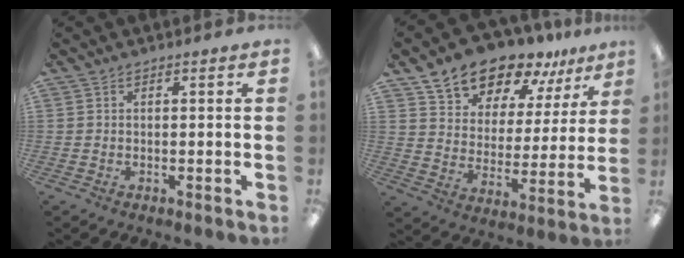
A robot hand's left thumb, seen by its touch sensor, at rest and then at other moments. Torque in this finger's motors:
{"motor_torque": [0.25, 0.31, 1.45, -1.32, 0.19]}